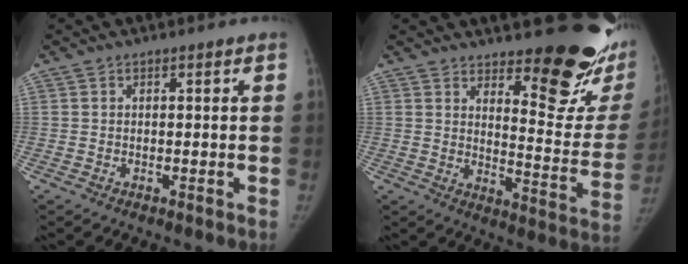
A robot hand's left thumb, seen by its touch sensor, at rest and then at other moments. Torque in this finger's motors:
{"motor_torque": [0.32, 0.26, 1.30, -1.20, 0.02]}